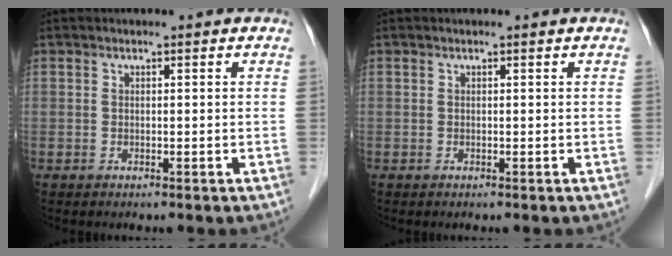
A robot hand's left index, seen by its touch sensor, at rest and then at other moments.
{"total": 0.0}